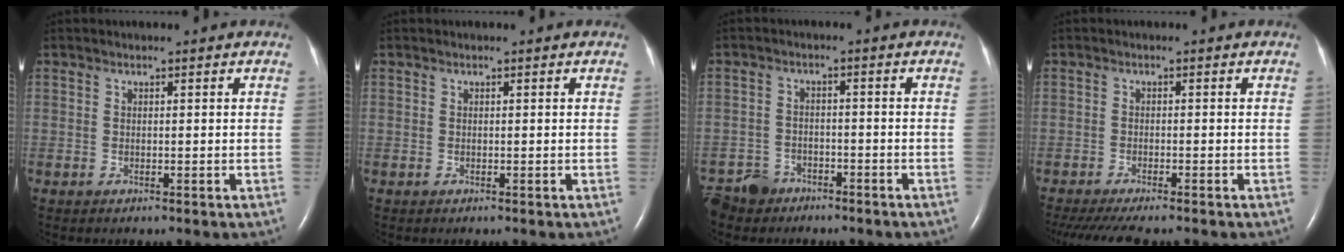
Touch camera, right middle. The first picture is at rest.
{"total": 0.0}
{"total": 5.1, "force": [-4.1, 3.1, 0.1], "torque": [-0.007, 0.000, -0.073]}
{"total": 9.3, "force": [-7.9, 1.1, 4.7], "torque": [-0.066, -0.014, -0.121]}